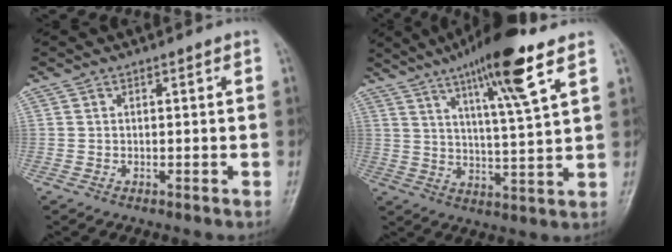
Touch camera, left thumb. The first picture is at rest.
{"total": 14.0, "force": [8.1, 1.4, 11.4], "torque": [-0.187, -0.035, 0.132]}